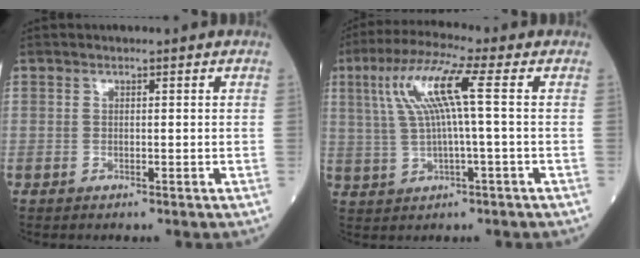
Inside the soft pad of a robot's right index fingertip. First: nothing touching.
{"total": 9.3, "force": [2.0, -0.1, 9.1], "torque": [-0.187, 0.023, 0.041]}